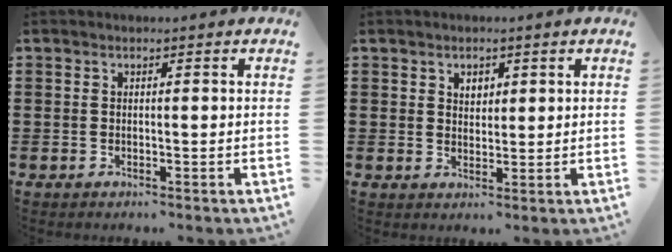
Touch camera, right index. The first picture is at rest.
{"total": 2.0, "force": [1.1, 1.4, 0.8], "torque": [-0.021, 0.006, 0.020]}